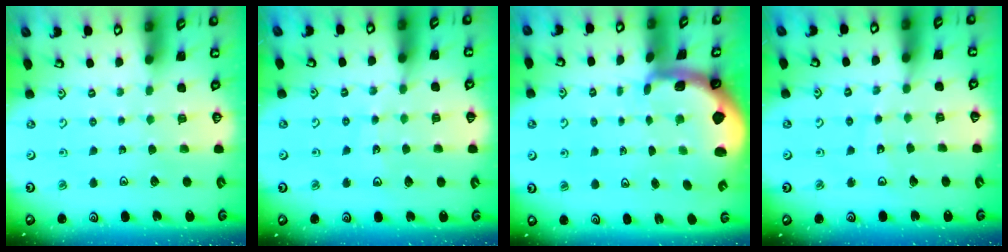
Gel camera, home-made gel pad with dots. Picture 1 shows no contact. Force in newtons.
{"total": 8.6, "press": 8.4, "slide": 2.0}
{"total": 1.9, "press": 1.9, "slide": 0.4}
{"total": 7.1, "press": 7.0, "slide": 0.8}